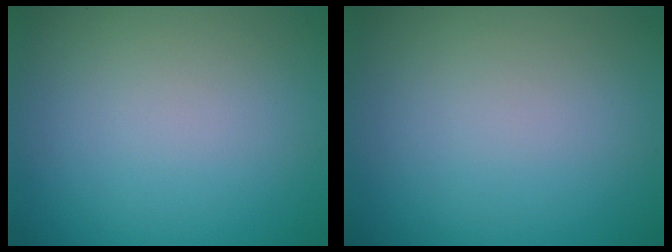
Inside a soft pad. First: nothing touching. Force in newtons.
{"total": 0.0}